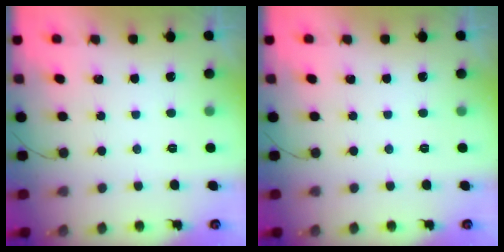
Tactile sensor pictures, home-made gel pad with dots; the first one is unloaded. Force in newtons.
{"total": 0.0}